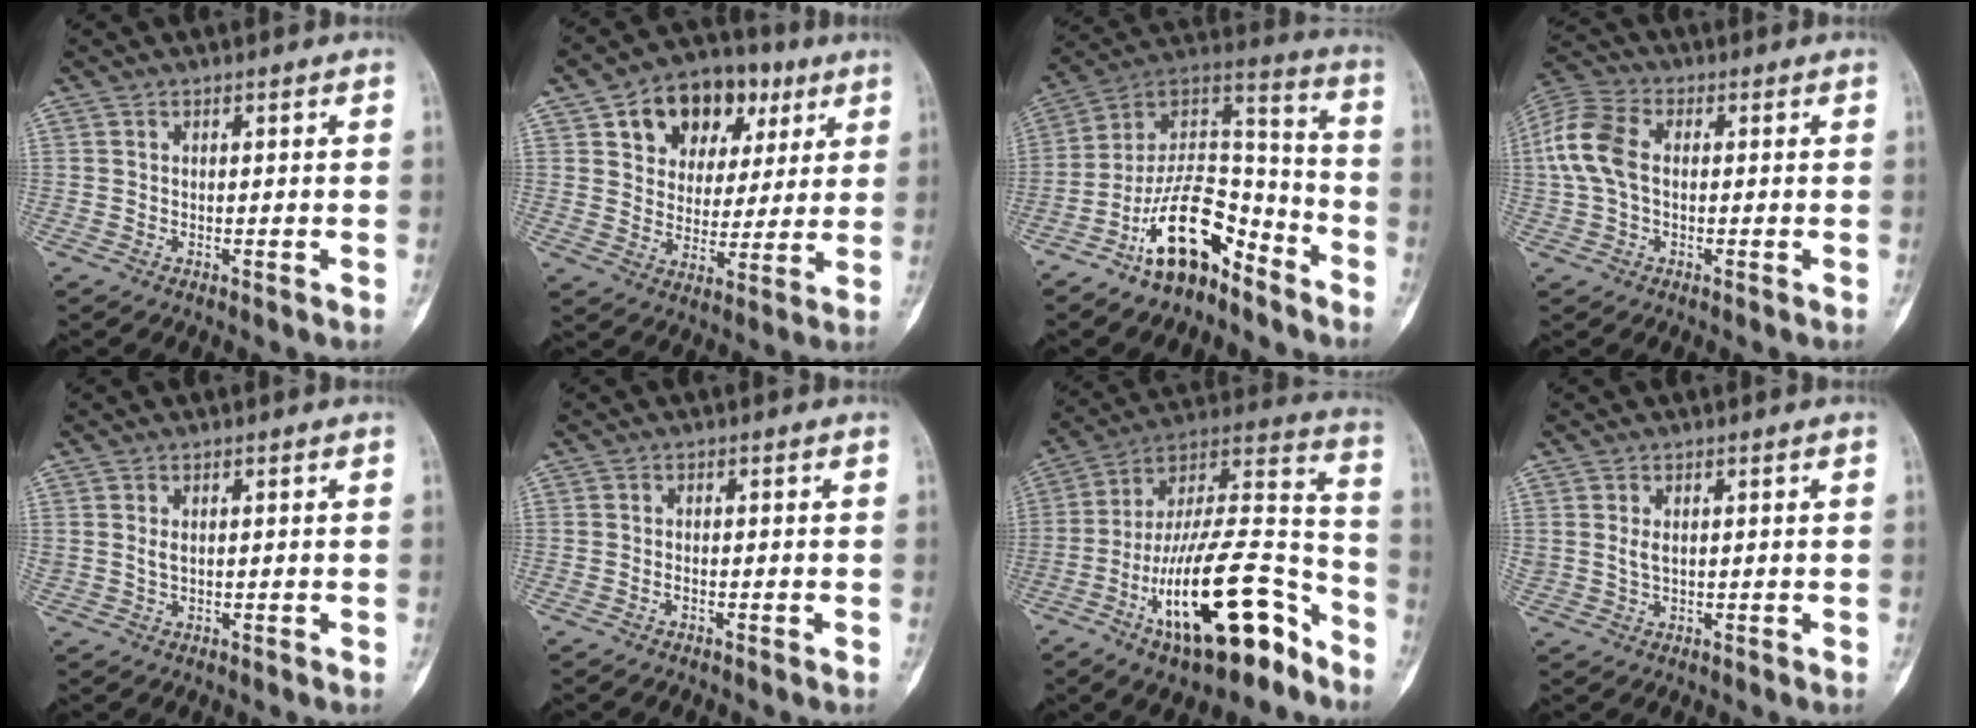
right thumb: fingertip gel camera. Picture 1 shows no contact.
{"total": 16.0, "force": [7.1, 11.4, 8.7], "torque": [-0.082, -0.002, 0.112]}
{"total": 17.5, "force": [-10.7, 8.6, 10.9], "torque": [-0.157, 0.111, -0.192]}
{"total": 9.5, "force": [0.3, 6.3, 7.1], "torque": [-0.157, 0.026, -0.002]}
{"total": 1.3, "force": [0.4, 0.8, 1.0], "torque": [-0.013, 0.000, 0.010]}
{"total": 0.9, "force": [-0.5, 0.4, 0.6], "torque": [-0.012, 0.005, -0.009]}
{"total": 25.9, "force": [-13.3, 9.4, 20.1], "torque": [-0.317, 0.089, -0.220]}
{"total": 1.9, "force": [0.5, 1.2, 1.4], "torque": [-0.022, -0.001, 0.014]}